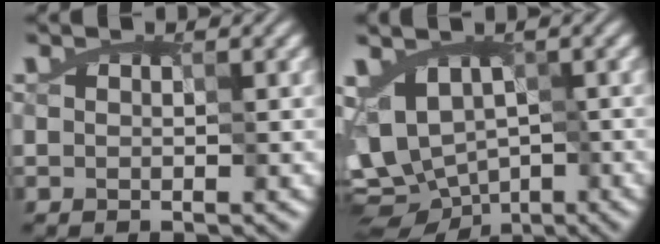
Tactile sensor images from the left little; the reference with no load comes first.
{"total": 5.2, "force": [-1.4, 3.9, 3.2], "torque": [-0.032, -0.011, -0.018]}